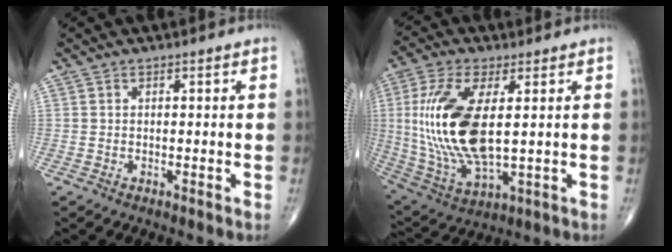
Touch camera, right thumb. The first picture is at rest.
{"total": 19.1, "force": [2.0, 8.2, 17.1], "torque": [-0.372, -0.017, 0.047]}